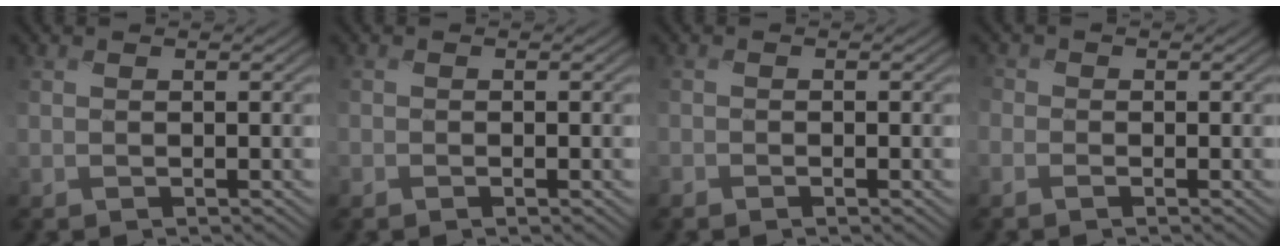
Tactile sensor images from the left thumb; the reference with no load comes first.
{"total": 1.2, "force": [-0.8, 0.6, 0.8], "torque": [-0.017, -0.003, -0.015]}
{"total": 1.5, "force": [-1.1, 0.6, 0.8], "torque": [-0.017, -0.004, -0.024]}
{"total": 1.8, "force": [-1.1, 1.3, 0.7], "torque": [-0.023, 0.000, -0.026]}